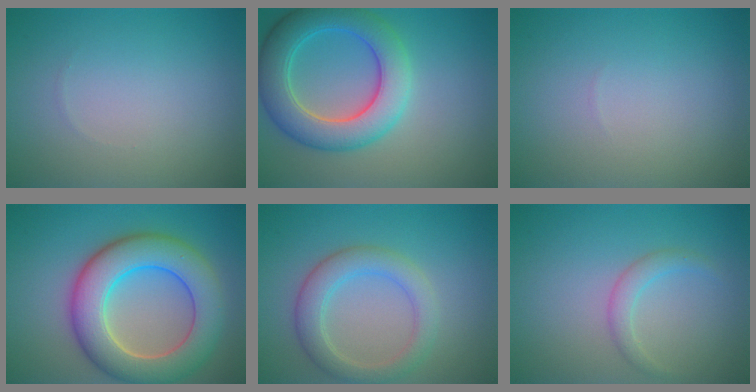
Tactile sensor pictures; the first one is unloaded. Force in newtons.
{"total": 7.2, "press": 7.2, "slide": 0.3}
{"total": 0.0}
{"total": 9.2, "press": 9.2, "slide": 0.6}
{"total": 4.0, "press": 4.0, "slide": 0.2}
{"total": 1.6, "press": 1.6, "slide": 0.1}